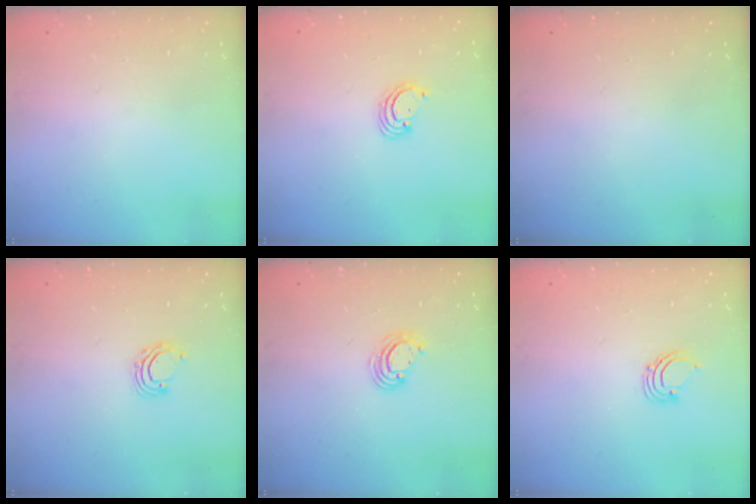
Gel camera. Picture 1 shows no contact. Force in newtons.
{"total": 3.3, "press": 3.3, "slide": 0.3}
{"total": 0.0}
{"total": 4.2, "press": 4.2, "slide": 0.3}
{"total": 4.4, "press": 4.4, "slide": 0.2}
{"total": 2.9, "press": 2.9, "slide": 0.2}